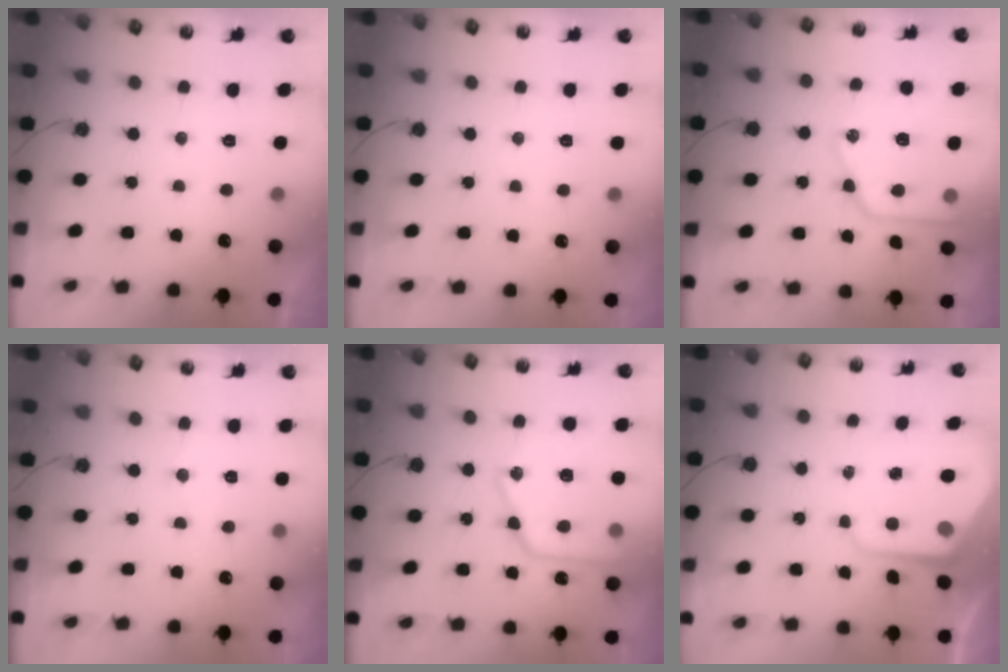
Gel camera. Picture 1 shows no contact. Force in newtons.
{"total": 2.7, "press": 2.7, "slide": 0.4}
{"total": 17.2, "press": 17.1, "slide": 1.6}
{"total": 6.0, "press": 6.0, "slide": 0.7}
{"total": 19.9, "press": 19.8, "slide": 2.0}
{"total": 8.0, "press": 8.0, "slide": 0.6}